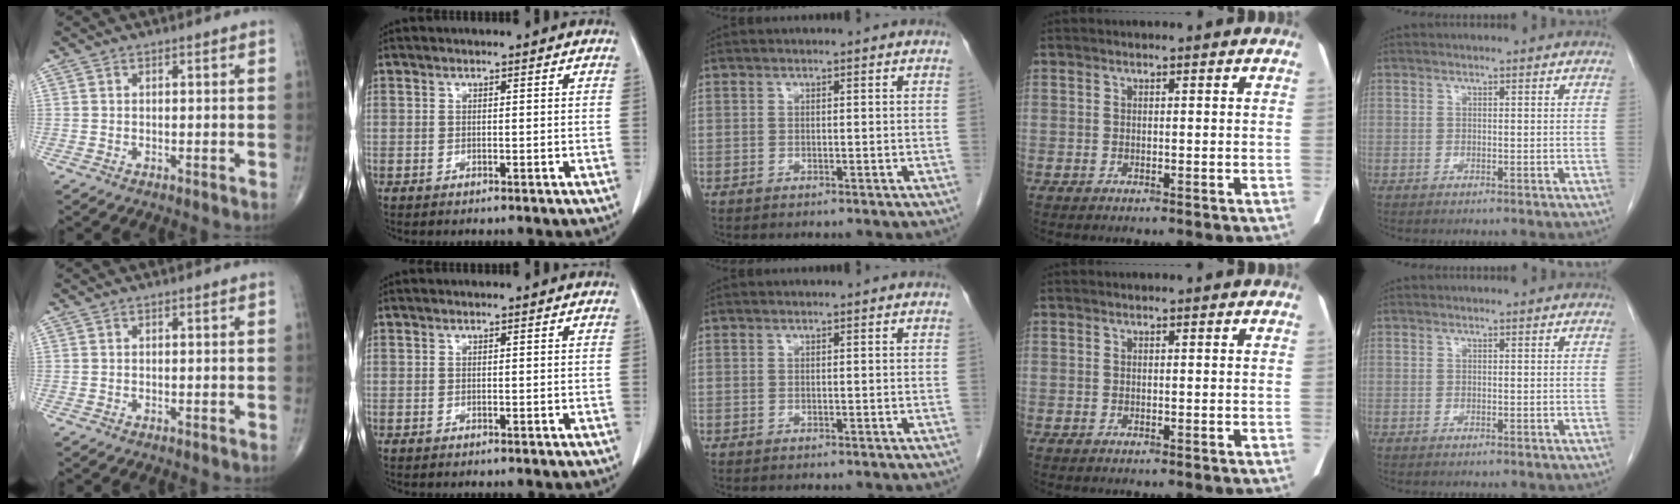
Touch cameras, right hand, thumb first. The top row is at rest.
{}